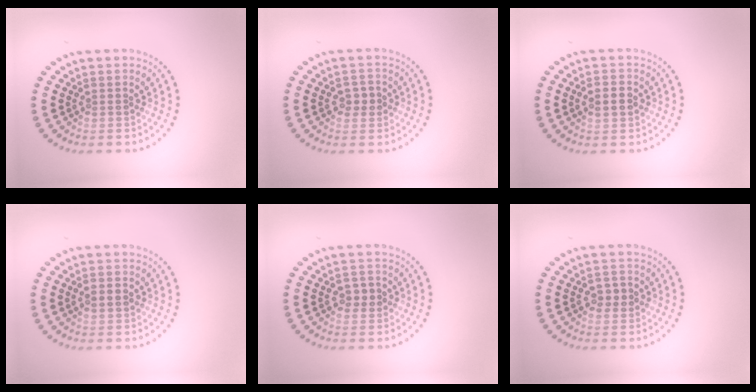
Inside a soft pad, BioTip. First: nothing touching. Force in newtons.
{"total": 1.9, "press": 1.9, "slide": 0.4}
{"total": 2.4, "press": 2.4, "slide": 0.1}
{"total": 2.1, "press": 2.1, "slide": 0.2}
{"total": 1.9, "press": 1.9, "slide": 0.4}
{"total": 1.8, "press": 1.8, "slide": 0.1}